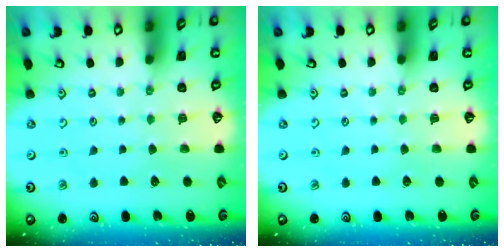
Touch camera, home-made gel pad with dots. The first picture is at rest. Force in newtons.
{"total": 0.0}